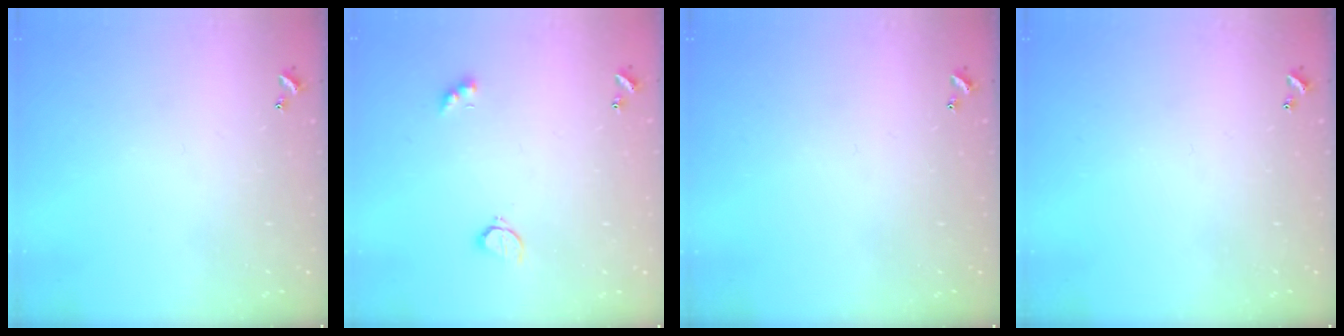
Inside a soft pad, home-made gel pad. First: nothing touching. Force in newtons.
{"total": 2.6, "press": 2.6, "slide": 0.5}
{"total": 0.0}
{"total": 0.0}